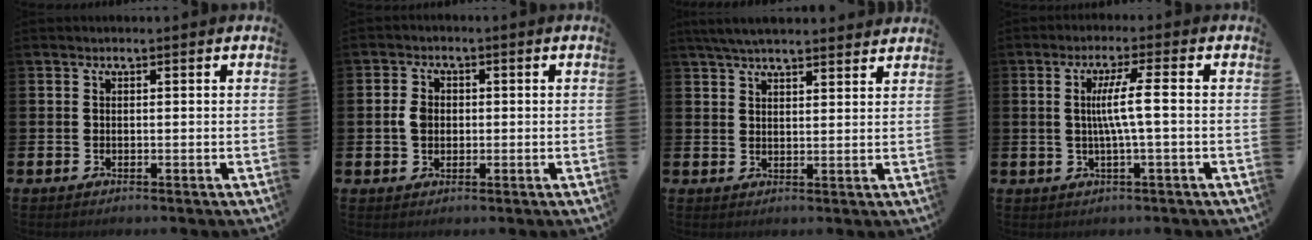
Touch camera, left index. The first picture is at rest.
{"total": 3.1, "force": [0.3, 2.4, 1.9], "torque": [-0.032, 0.009, 0.002]}
{"total": 5.3, "force": [5.0, 0.8, 1.5], "torque": [-0.049, -0.010, 0.095]}
{"total": 4.9, "force": [0.3, -0.2, 4.9], "torque": [-0.095, -0.001, 0.000]}